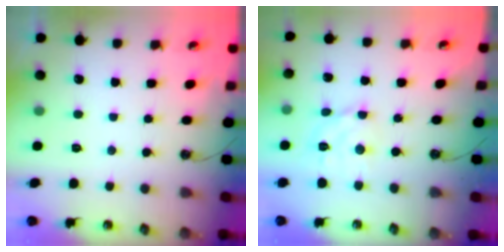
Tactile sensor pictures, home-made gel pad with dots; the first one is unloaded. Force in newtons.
{"total": 7.5, "press": 7.5, "slide": 0.8}